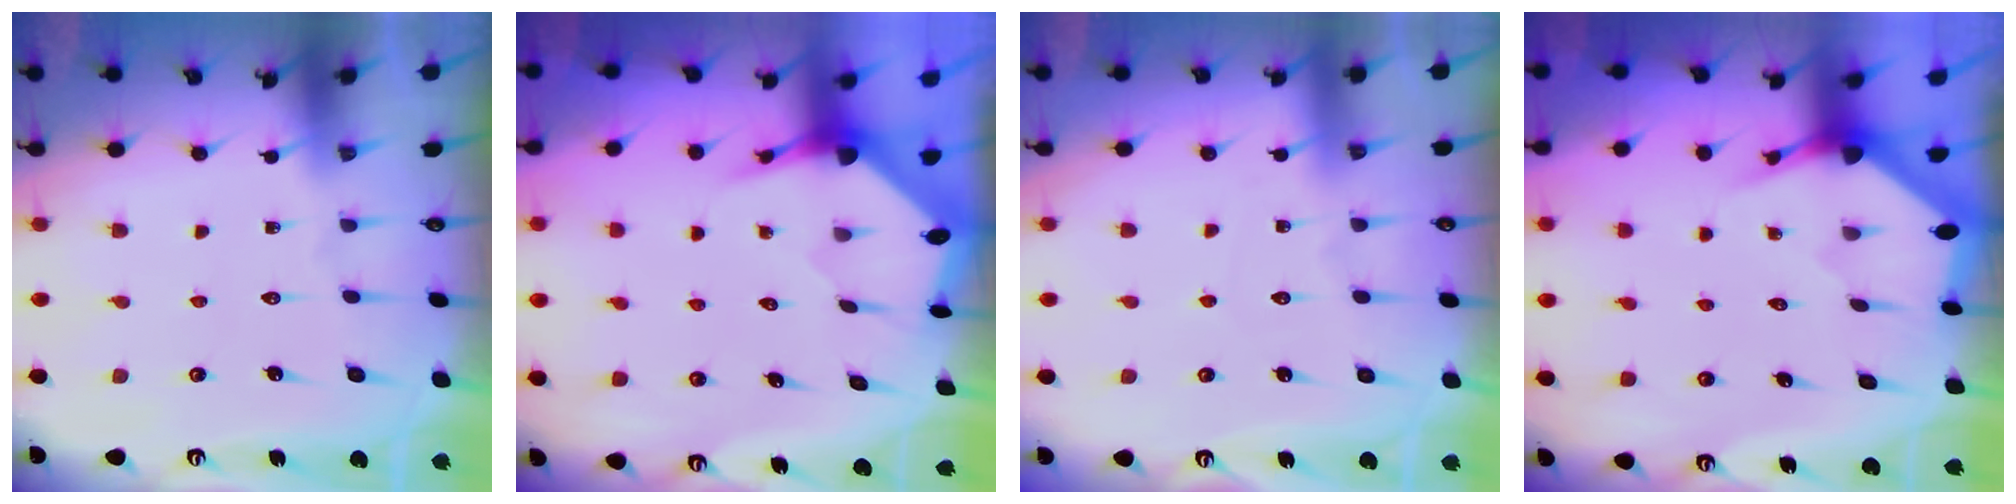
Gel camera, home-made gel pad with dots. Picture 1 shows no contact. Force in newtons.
{"total": 3.6, "press": 3.6, "slide": 0.5}
{"total": 2.6, "press": 2.6, "slide": 0.4}
{"total": 2.9, "press": 2.9, "slide": 0.2}